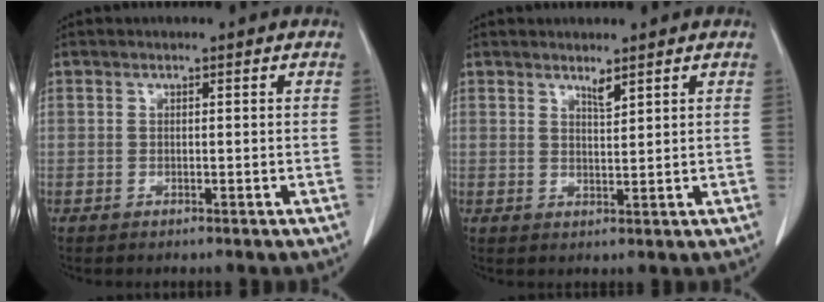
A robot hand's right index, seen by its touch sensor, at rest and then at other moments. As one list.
[{"total": 1.7, "force": [1.5, 0.0, 0.9], "torque": [-0.017, -0.008, 0.029]}]